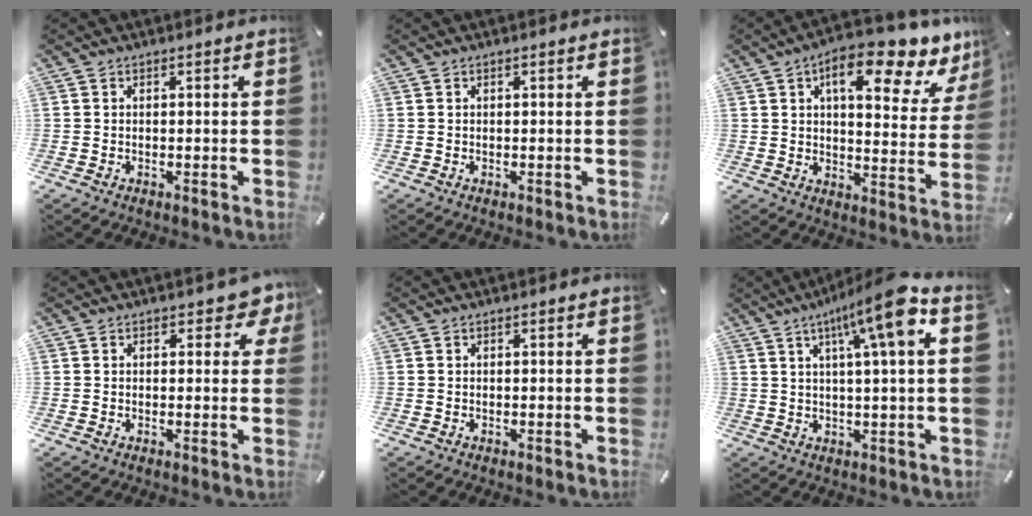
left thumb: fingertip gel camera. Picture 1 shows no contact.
{"total": 0.0}
{"total": 15.5, "force": [9.4, 6.2, 10.6], "torque": [-0.135, -0.063, 0.145]}
{"total": 3.9, "force": [1.8, 2.4, 2.5], "torque": [-0.022, -0.002, 0.024]}
{"total": 0.0}
{"total": 13.7, "force": [5.2, 1.8, 12.5], "torque": [-0.204, -0.013, 0.079]}